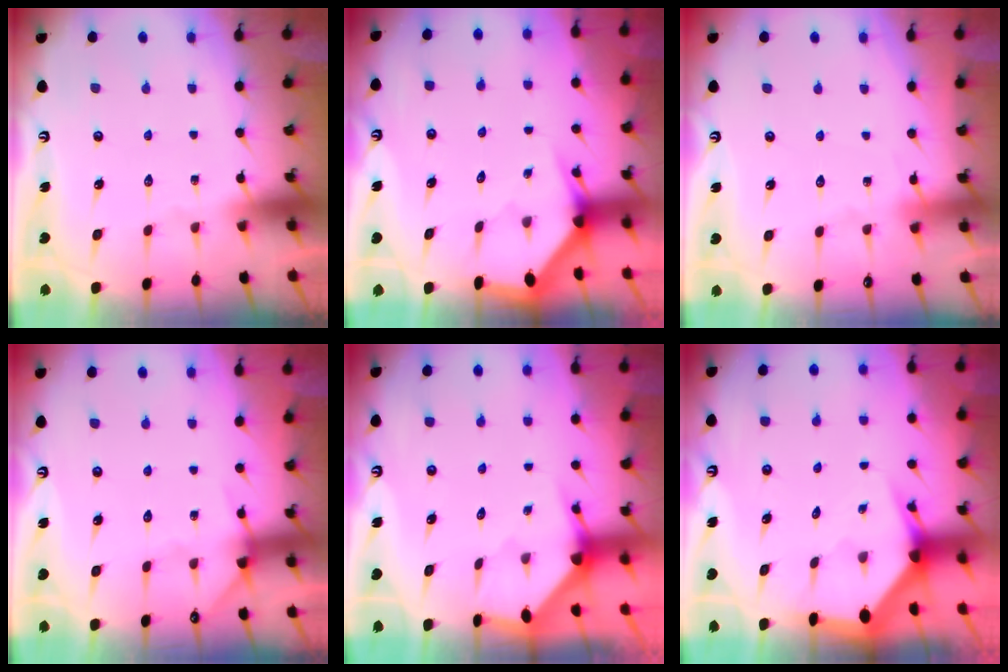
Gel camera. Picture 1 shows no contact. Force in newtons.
{"total": 3.1, "press": 3.1, "slide": 0.1}
{"total": 3.6, "press": 3.5, "slide": 0.6}
{"total": 5.0, "press": 5.0, "slide": 0.5}
{"total": 2.8, "press": 2.8, "slide": 0.2}
{"total": 3.7, "press": 3.7, "slide": 0.4}